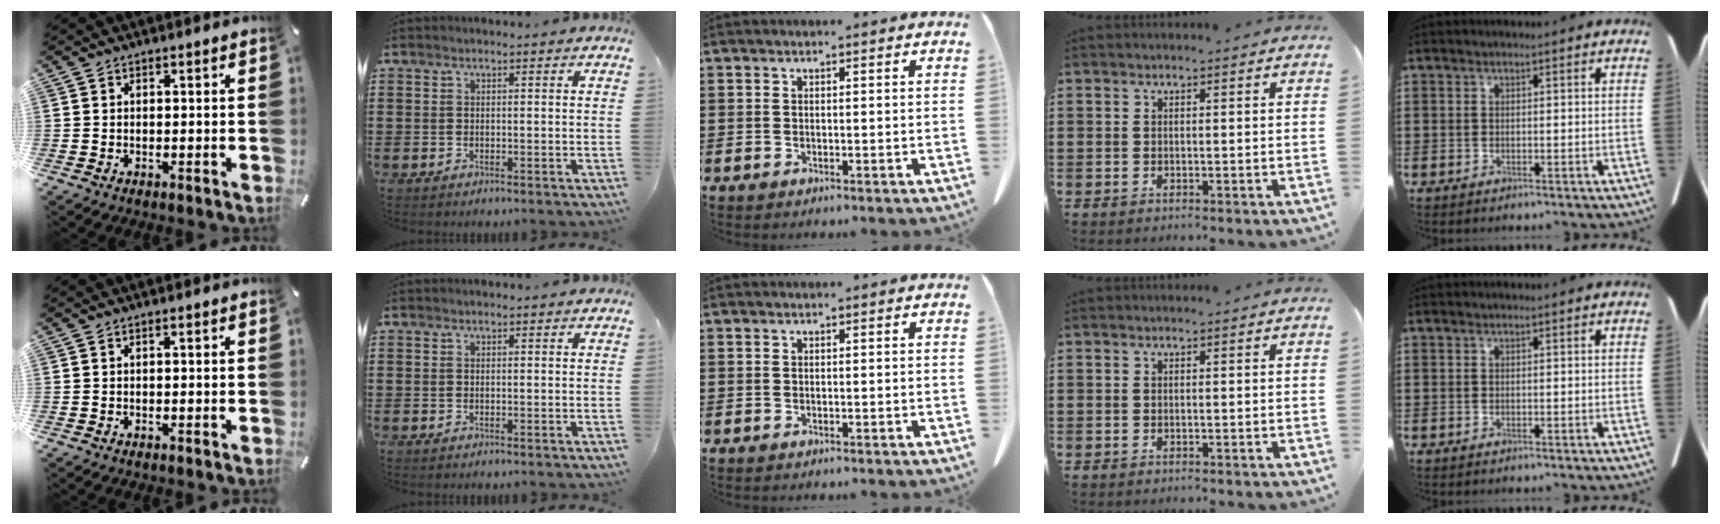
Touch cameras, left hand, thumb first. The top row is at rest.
{"thumb": {"total": 0.5, "force": [0.0, 0.1, 0.5], "torque": [-0.009, 0.000, 0.000]}}